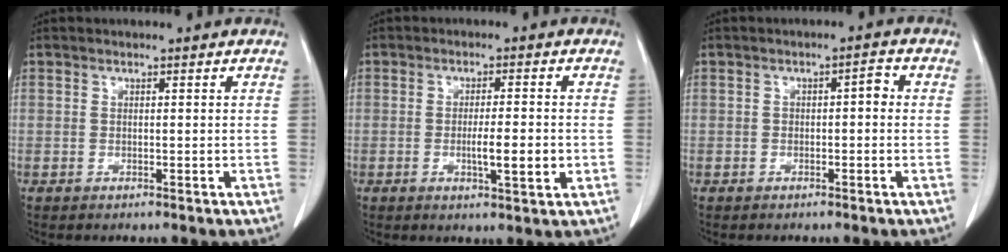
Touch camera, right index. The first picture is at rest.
{"total": 5.1, "force": [-1.0, 0.7, 5.0], "torque": [-0.083, -0.003, -0.011]}
{"total": 2.1, "force": [-0.1, 0.9, 1.9], "torque": [-0.022, 0.014, -0.001]}